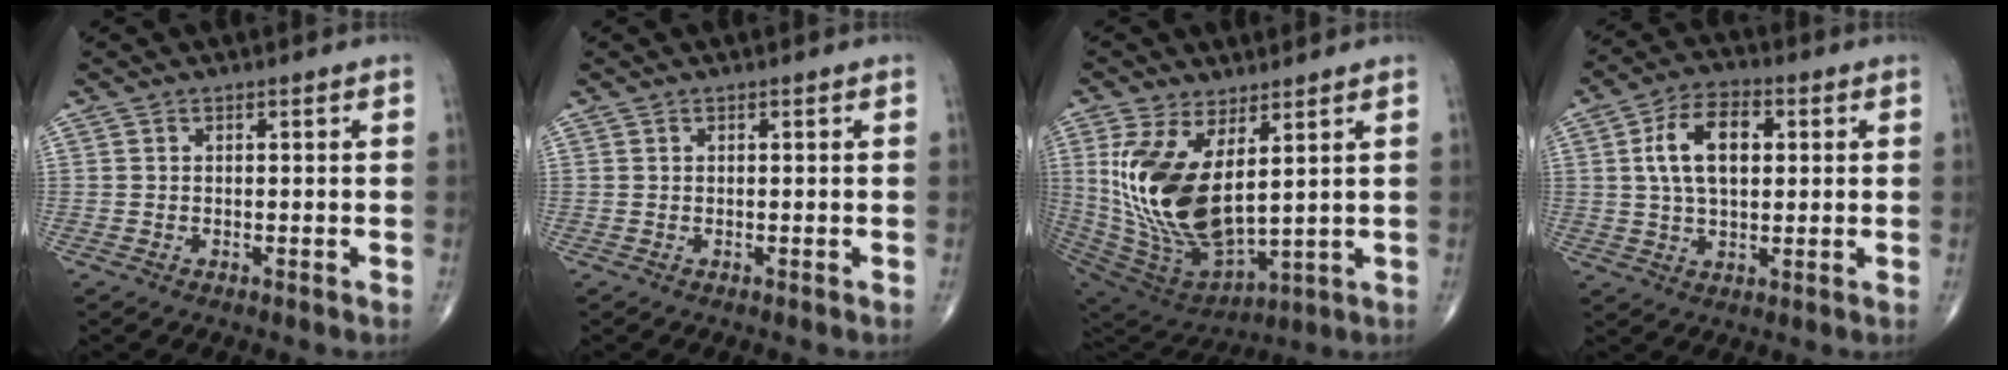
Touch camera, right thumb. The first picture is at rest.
{"total": 0.0}
{"total": 19.2, "force": [4.2, 9.3, 16.3], "torque": [-0.325, -0.035, 0.103]}
{"total": 11.1, "force": [2.1, 6.4, 8.8], "torque": [-0.144, 0.010, 0.033]}